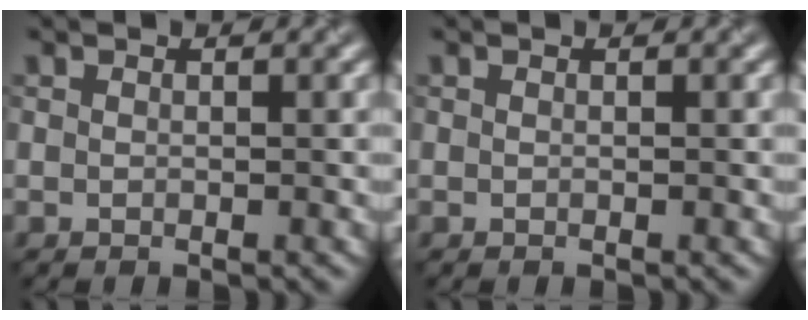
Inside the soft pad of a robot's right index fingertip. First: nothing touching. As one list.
[{"total": 0.0}]